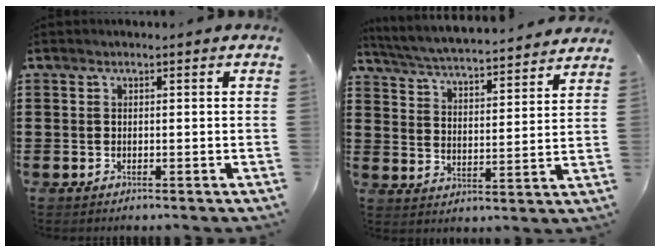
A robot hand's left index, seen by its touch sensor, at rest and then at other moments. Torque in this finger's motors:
{"motor_torque": [1.04, -1.10, 0.58, 0.08]}